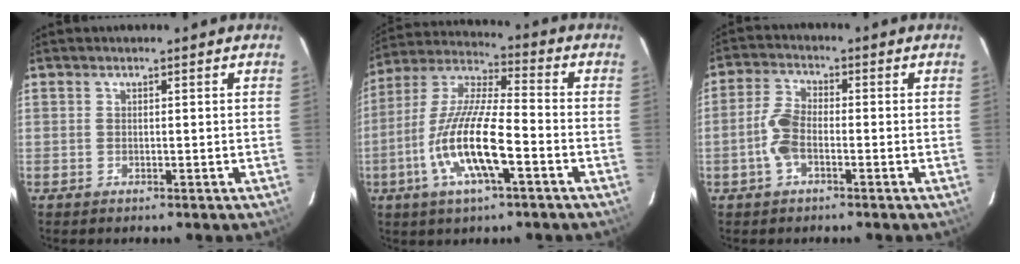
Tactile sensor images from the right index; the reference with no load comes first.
{"total": 15.4, "force": [-5.7, 3.4, 13.9], "torque": [-0.284, -0.010, -0.114]}
{"total": 5.4, "force": [-1.9, 2.6, 4.3], "torque": [-0.101, 0.009, -0.039]}